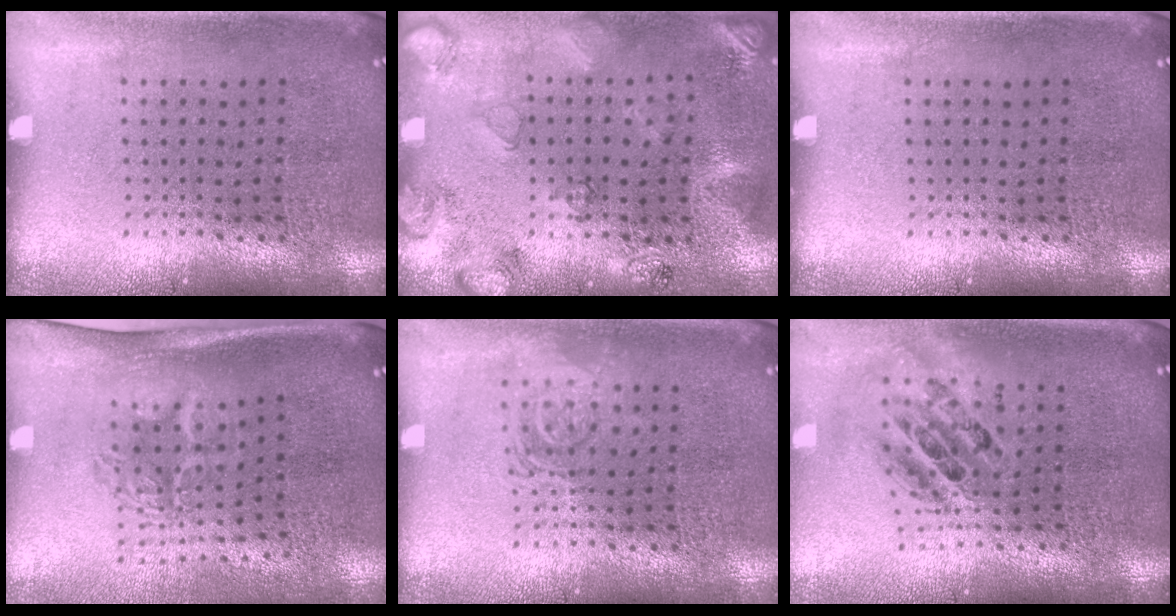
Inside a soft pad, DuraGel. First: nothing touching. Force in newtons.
{"total": 2.6, "press": 1.8, "slide": 1.9}
{"total": 0.0}
{"total": 1.8, "press": 1.3, "slide": 1.3}
{"total": 1.2, "press": 1.2, "slide": 0.2}
{"total": 2.0, "press": 1.6, "slide": 1.2}